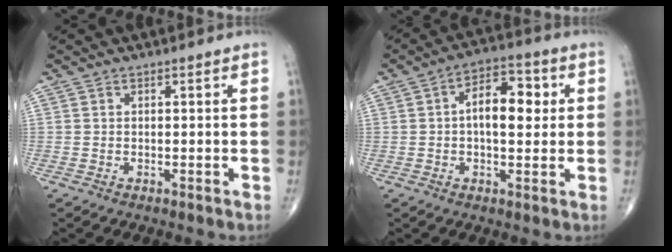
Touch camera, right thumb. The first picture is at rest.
{"total": 9.6, "force": [1.1, 5.1, 8.0], "torque": [-0.108, 0.016, 0.011]}